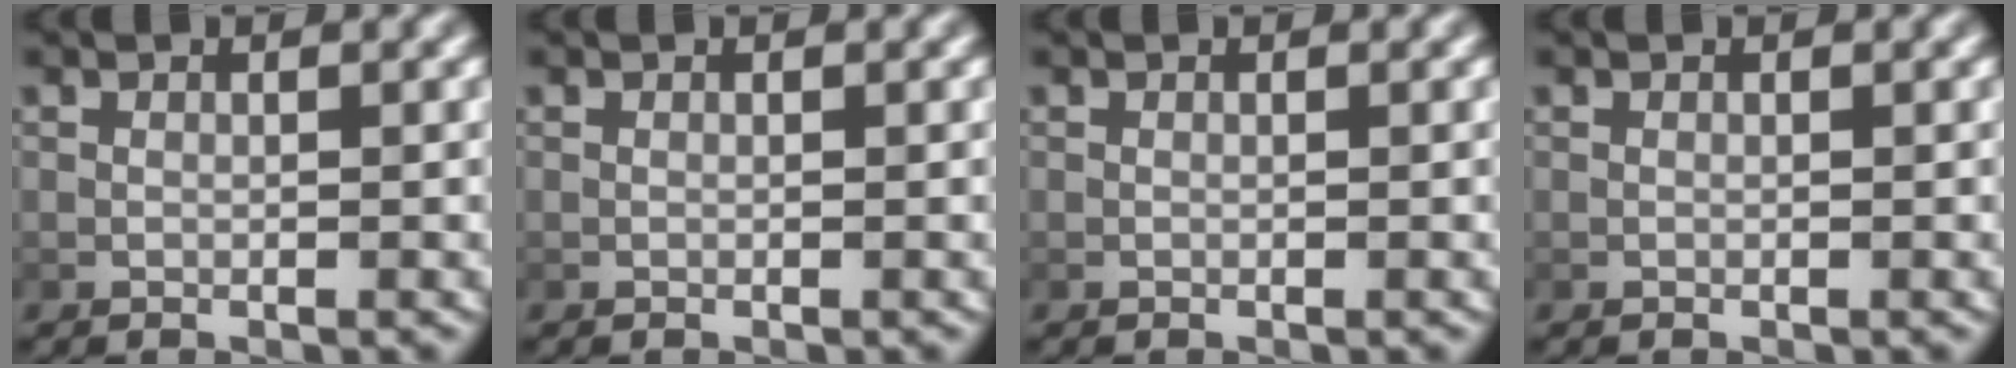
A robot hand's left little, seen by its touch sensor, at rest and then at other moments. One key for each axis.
{"total": 0.0}
{"total": 0.0}
{"total": 0.0}